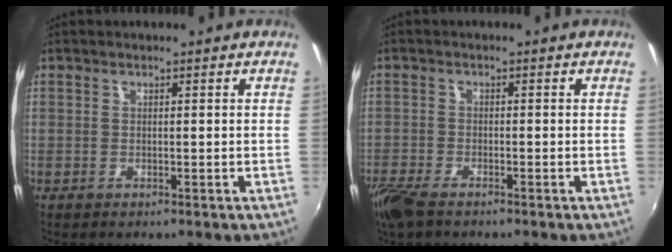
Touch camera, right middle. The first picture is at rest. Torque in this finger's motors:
{"motor_torque": [0.25, -0.28, 0.07, 0.10]}